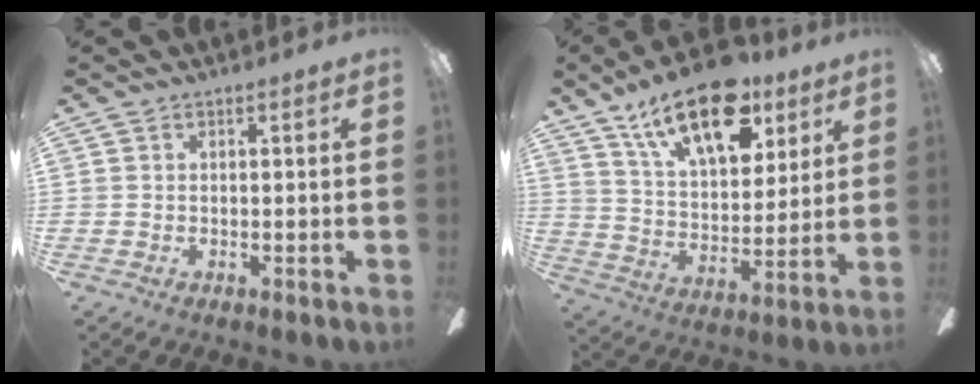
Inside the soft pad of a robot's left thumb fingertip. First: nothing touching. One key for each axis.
{"total": 20.8, "fx": 12.8, "fy": 9.9, "fz": 13.1, "tx": -0.208, "ty": -0.058, "tz": 0.221}